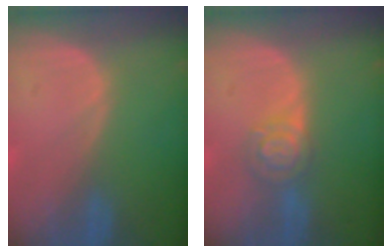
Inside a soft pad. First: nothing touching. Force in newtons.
{"total": 5.0, "press": 4.4, "slide": 2.4}